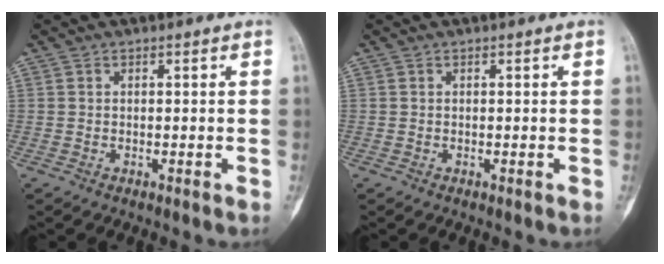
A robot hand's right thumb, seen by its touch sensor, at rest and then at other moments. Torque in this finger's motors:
{"motor_torque": [0.00, 0.00, 0.02, 0.01, 0.00]}